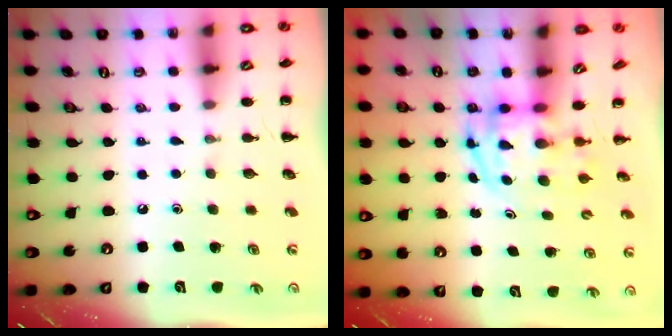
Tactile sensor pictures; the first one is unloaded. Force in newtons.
{"total": 3.7, "press": 3.6, "slide": 0.6}